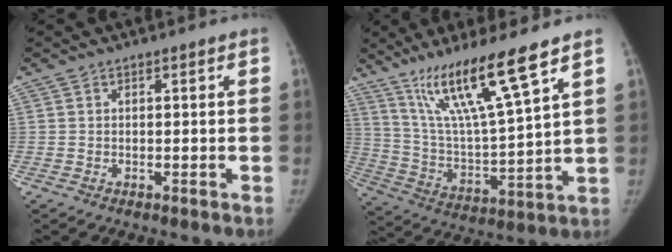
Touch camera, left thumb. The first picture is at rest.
{"total": 17.1, "force": [11.2, 0.9, 12.9], "torque": [-0.227, -0.056, 0.213]}